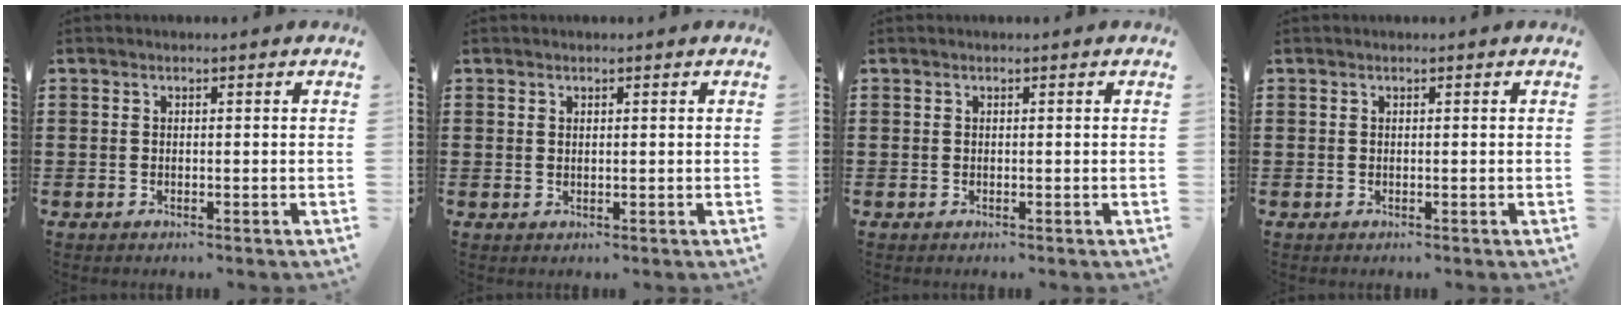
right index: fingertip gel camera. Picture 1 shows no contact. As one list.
[{"total": 0.5, "force": [0.3, 0.3, 0.3], "torque": [-0.006, 0.002, 0.006]}, {"total": 0.0}, {"total": 0.0}]